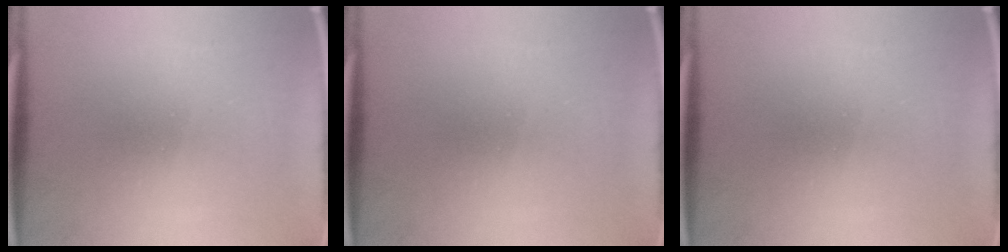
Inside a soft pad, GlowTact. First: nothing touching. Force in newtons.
{"total": 0.0}
{"total": 0.0}